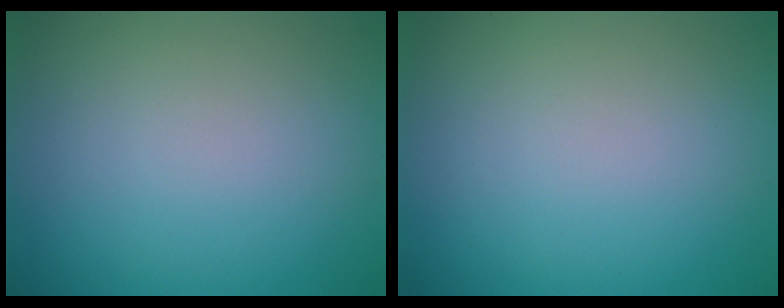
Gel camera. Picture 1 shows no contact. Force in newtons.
{"total": 0.0}